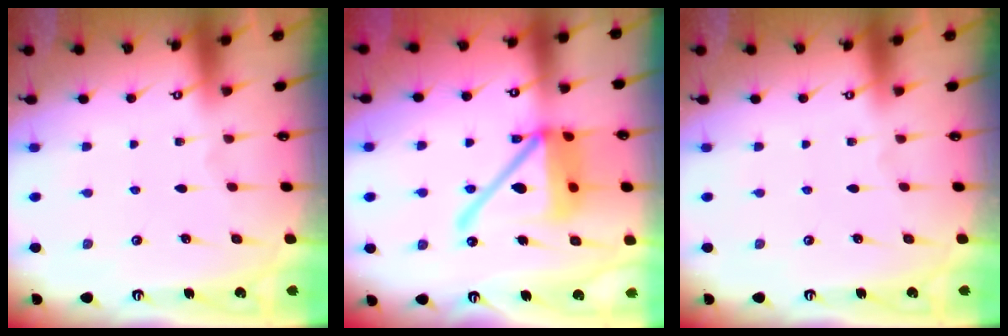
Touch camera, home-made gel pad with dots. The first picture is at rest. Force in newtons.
{"total": 18.1, "press": 17.9, "slide": 2.6}
{"total": 0.0}